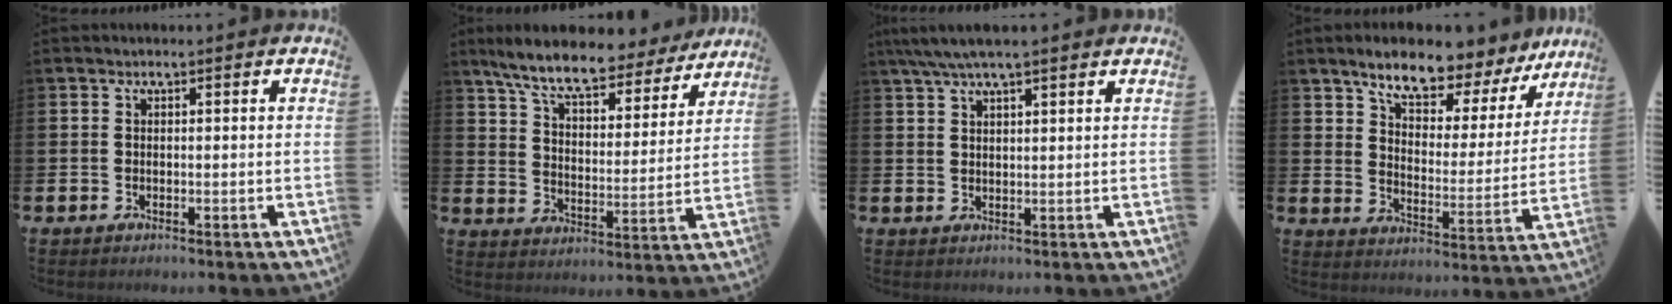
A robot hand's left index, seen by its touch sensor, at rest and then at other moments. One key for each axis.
{"total": 9.2, "fx": 8.2, "fy": 1.7, "fz": 3.6, "tx": -0.098, "ty": -0.047, "tz": 0.141}
{"total": 4.8, "fx": 3.9, "fy": 0.8, "fz": 2.7, "tx": -0.060, "ty": -0.002, "tz": 0.071}
{"total": 8.9, "fx": 7.9, "fy": 2.5, "fz": 3.4, "tx": -0.080, "ty": -0.060, "tz": 0.129}